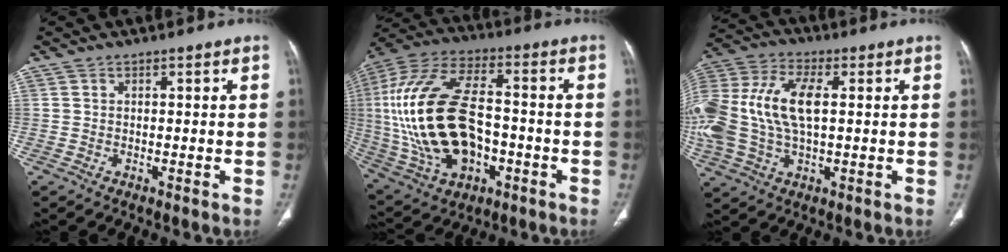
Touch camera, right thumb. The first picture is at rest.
{"total": 25.9, "force": [-2.6, 14.9, 21.0], "torque": [-0.440, 0.014, -0.029]}
{"total": 19.6, "force": [1.5, 10.4, 16.5], "torque": [-0.388, 0.016, 0.026]}